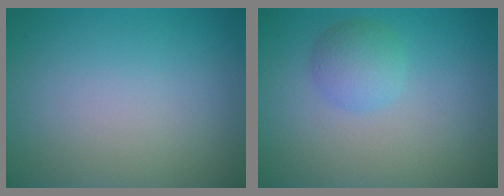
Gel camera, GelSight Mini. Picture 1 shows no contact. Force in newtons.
{"total": 2.4, "press": 2.4, "slide": 0.1}